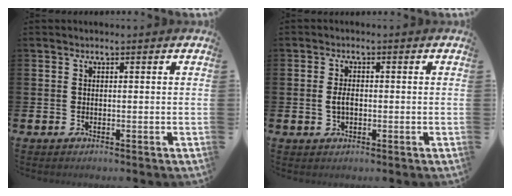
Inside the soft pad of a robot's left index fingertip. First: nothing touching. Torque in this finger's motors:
{"motor_torque": [0.17, 0.04, 0.04, 0.06]}